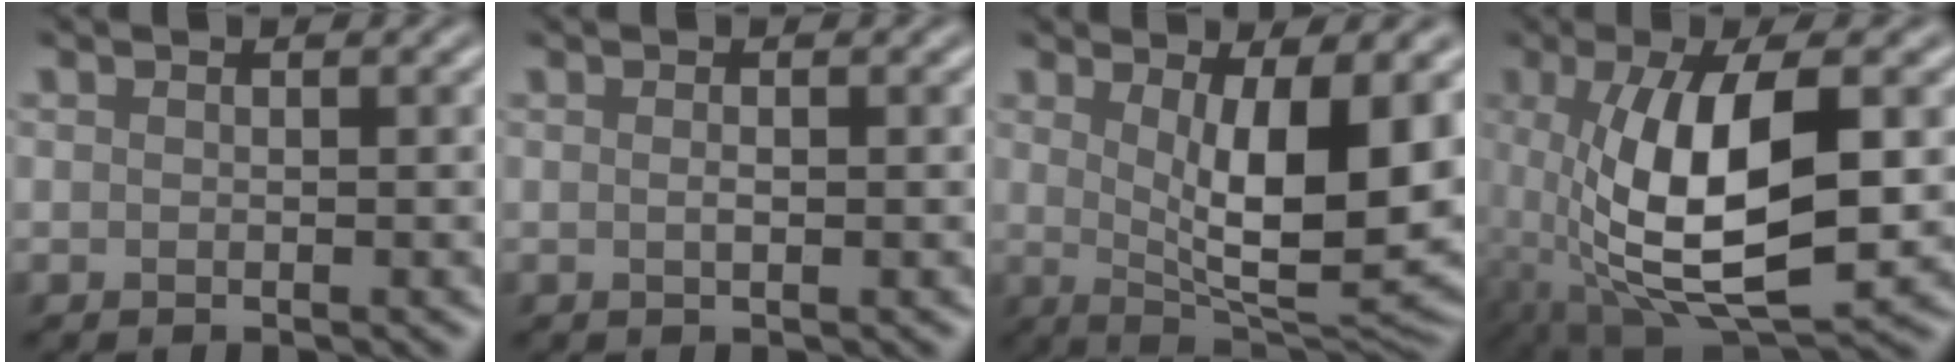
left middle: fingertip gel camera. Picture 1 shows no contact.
{"total": 1.1, "force": [0.3, 0.4, 1.0], "torque": [-0.006, -0.003, -0.003]}
{"total": 10.1, "force": [1.5, 3.0, 9.5], "torque": [-0.143, -0.013, 0.037]}
{"total": 11.0, "force": [-0.2, 4.1, 10.2], "torque": [-0.180, 0.002, 0.003]}